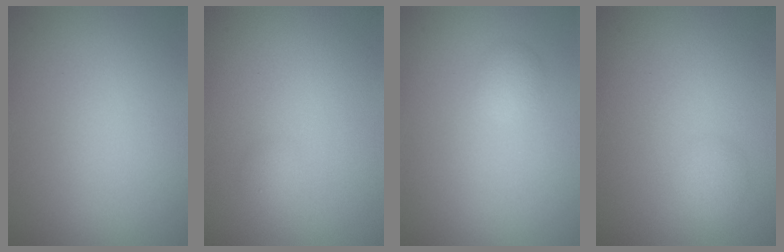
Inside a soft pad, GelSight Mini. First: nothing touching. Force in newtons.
{"total": 0.7, "press": 0.7, "slide": 0.0}
{"total": 1.2, "press": 1.1, "slide": 0.1}
{"total": 1.4, "press": 1.4, "slide": 0.1}